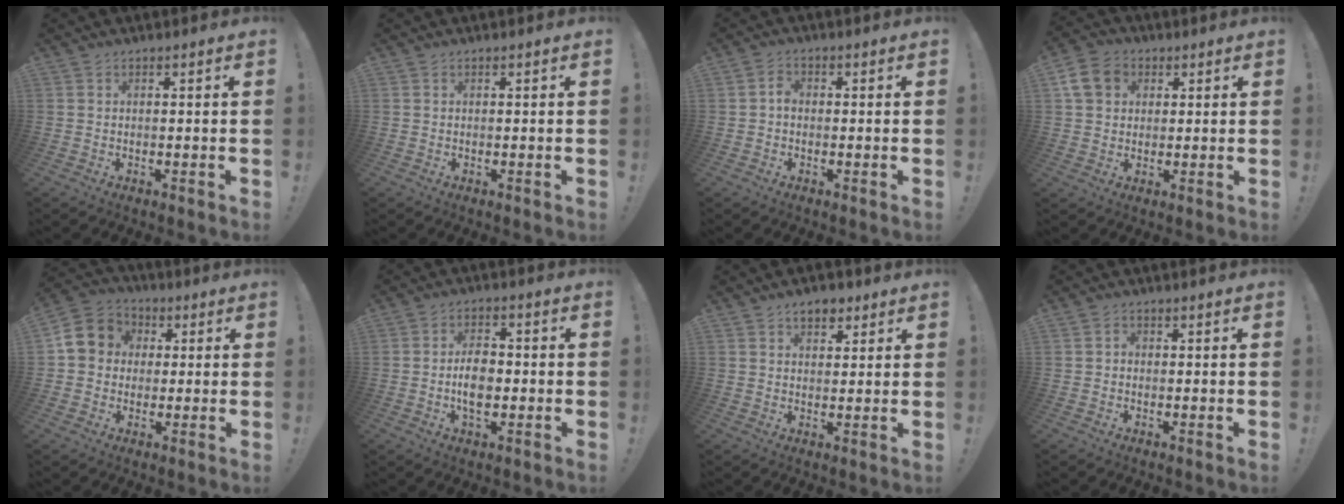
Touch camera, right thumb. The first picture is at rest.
{"total": 0.0}
{"total": 2.4, "force": [-0.6, 1.8, 1.5], "torque": [-0.021, 0.007, -0.014]}
{"total": 9.6, "force": [3.6, 7.7, 4.5], "torque": [-0.082, -0.001, 0.075]}
{"total": 10.3, "force": [1.1, 9.4, 4.1], "torque": [-0.059, 0.012, 0.028]}
{"total": 7.3, "force": [-1.5, 4.6, 5.5], "torque": [-0.091, -0.001, -0.032]}
{"total": 5.4, "force": [3.2, 3.5, 2.6], "torque": [-0.022, -0.012, 0.054]}
{"total": 1.3, "force": [-0.6, 1.1, 0.5], "torque": [-0.009, 0.006, -0.011]}